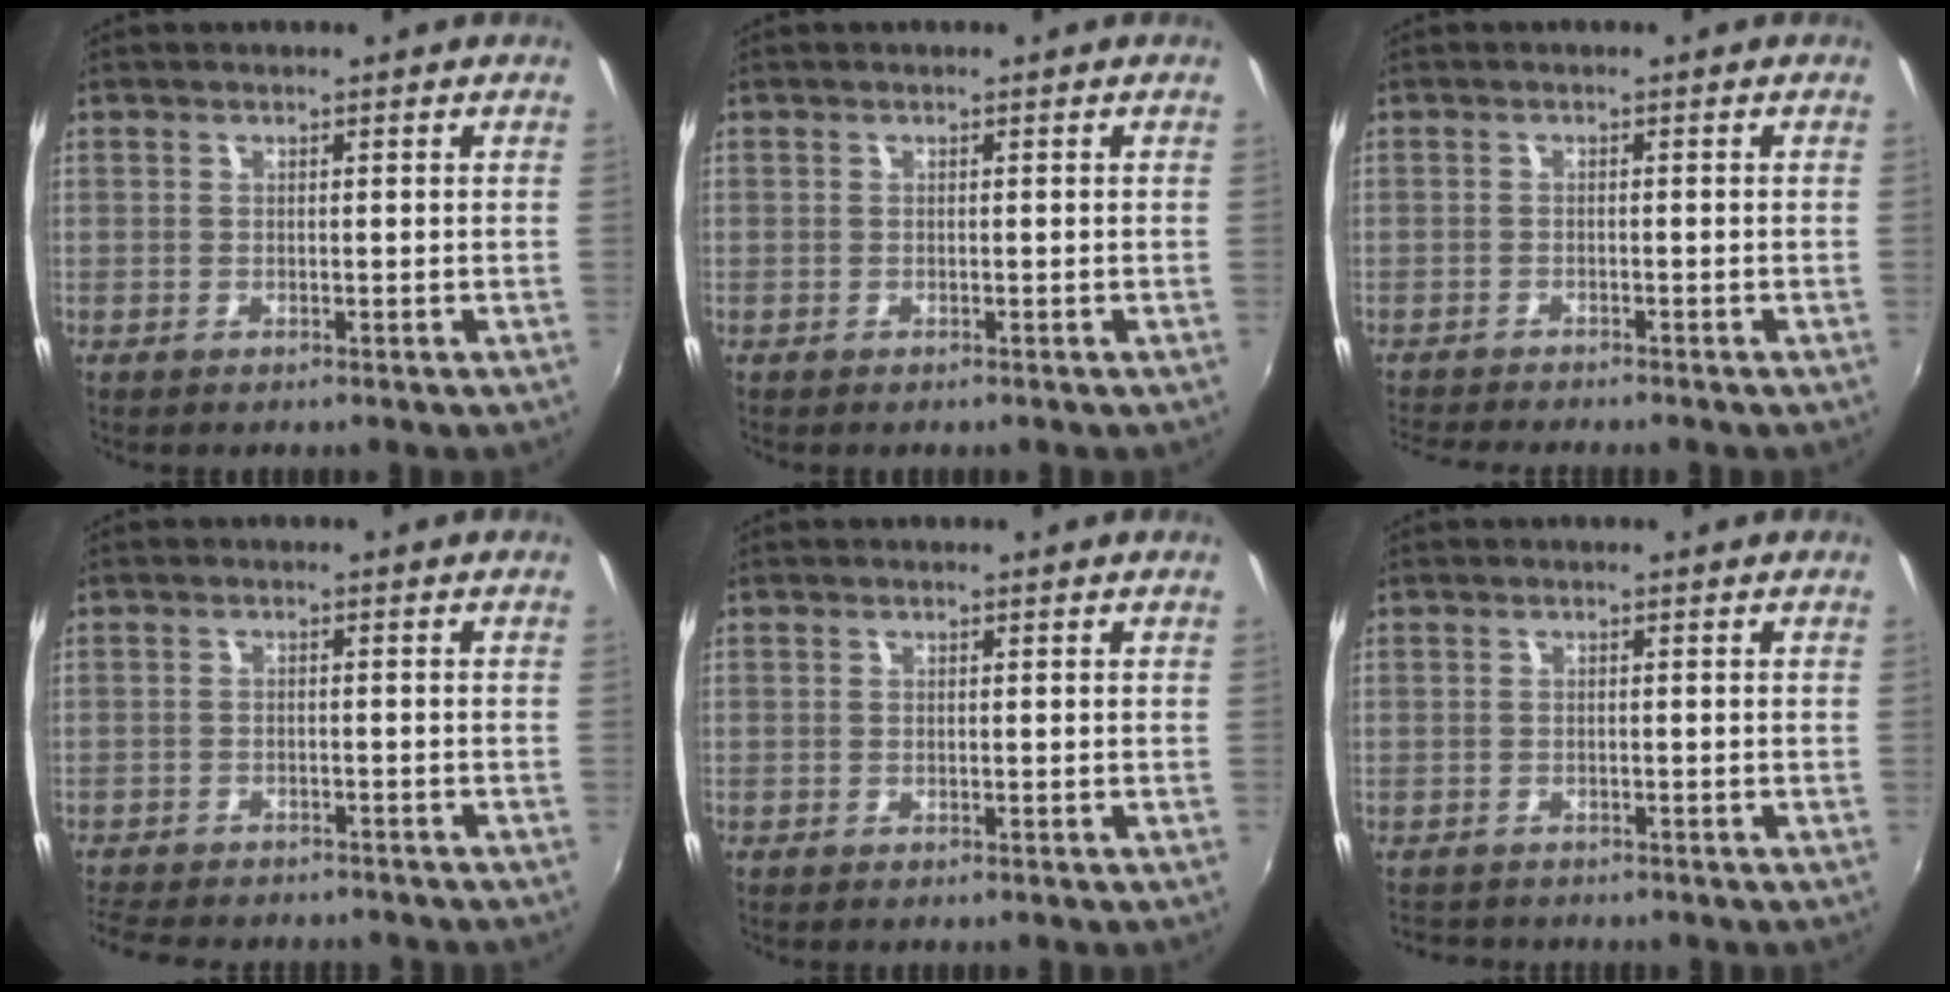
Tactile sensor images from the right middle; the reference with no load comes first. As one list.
[{"total": 0.0}, {"total": 5.3, "force": [-5.1, 0.1, 1.7], "torque": [-0.047, -0.021, -0.089]}, {"total": 11.6, "force": [-10.2, 3.5, 4.3], "torque": [-0.110, -0.020, -0.154]}, {"total": 0.0}, {"total": 3.0, "force": [-2.6, 1.3, 0.3], "torque": [-0.015, -0.006, -0.047]}]